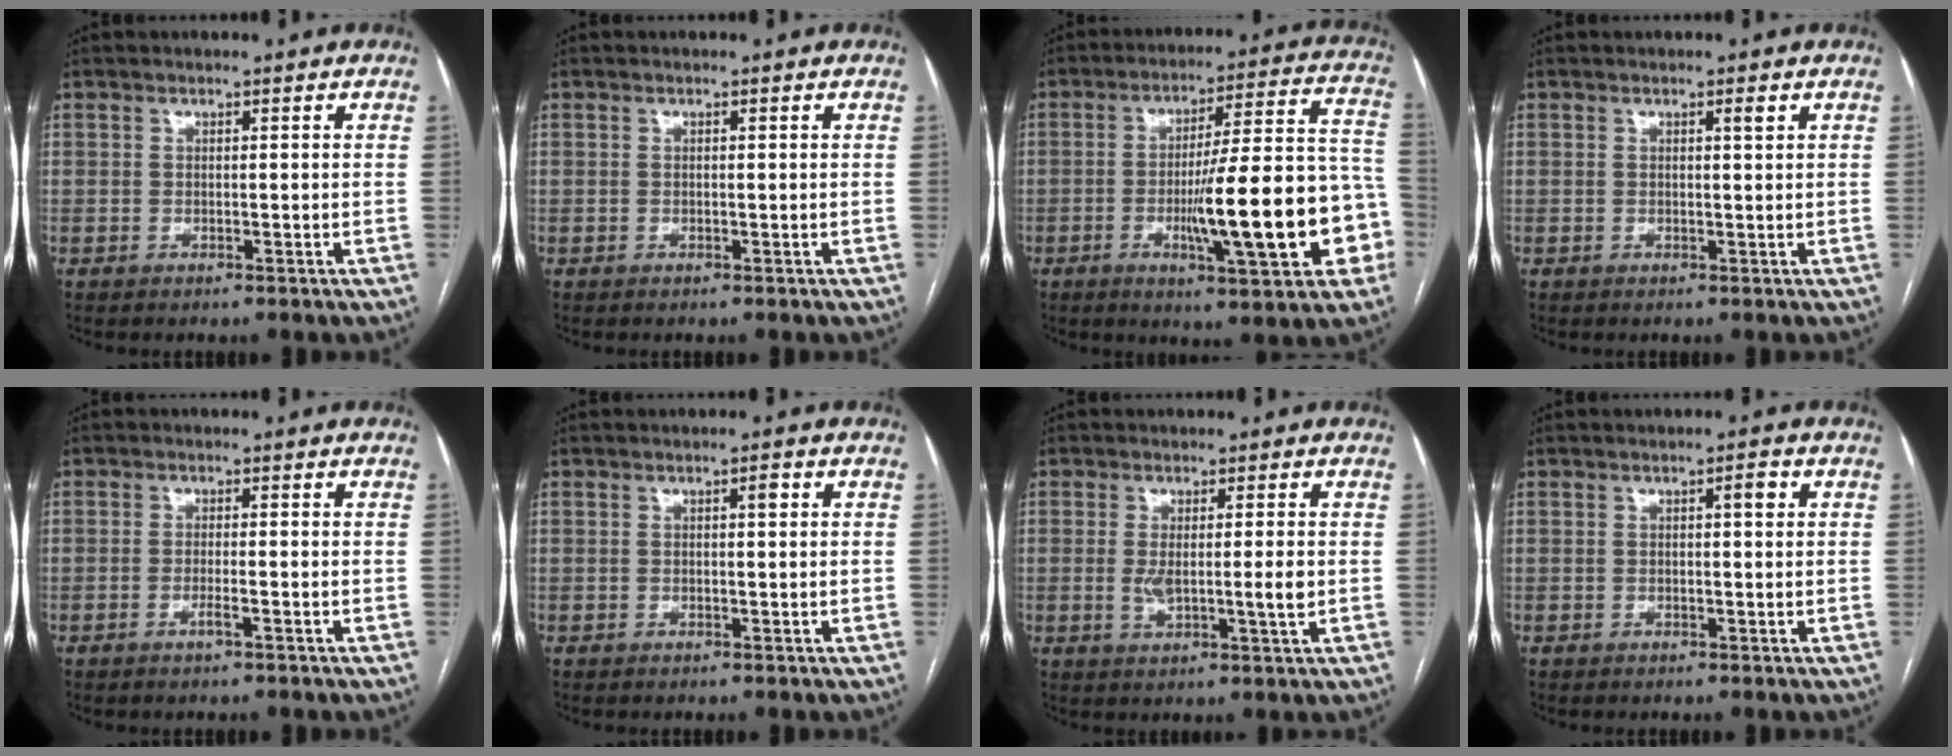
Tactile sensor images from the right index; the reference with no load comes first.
{"total": 0.0}
{"total": 19.5, "force": [-5.2, 2.6, 18.6], "torque": [-0.230, 0.021, -0.067]}
{"total": 1.0, "force": [0.5, 0.0, 0.9], "torque": [-0.014, 0.001, 0.008]}
{"total": 1.6, "force": [-0.8, 0.0, 1.4], "torque": [-0.029, -0.002, -0.015]}
{"total": 1.2, "force": [0.3, 0.2, 1.1], "torque": [-0.015, 0.004, 0.004]}
{"total": 5.2, "force": [-0.2, 0.7, 5.1], "torque": [-0.087, -0.007, 0.000]}
{"total": 1.7, "force": [0.5, 0.3, 1.6], "torque": [-0.022, 0.004, 0.007]}